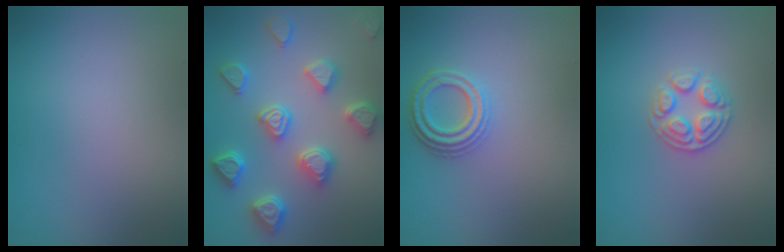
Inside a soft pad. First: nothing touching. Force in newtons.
{"total": 5.4, "press": 5.3, "slide": 1.2}
{"total": 3.0, "press": 2.7, "slide": 1.1}
{"total": 2.7, "press": 2.6, "slide": 0.8}